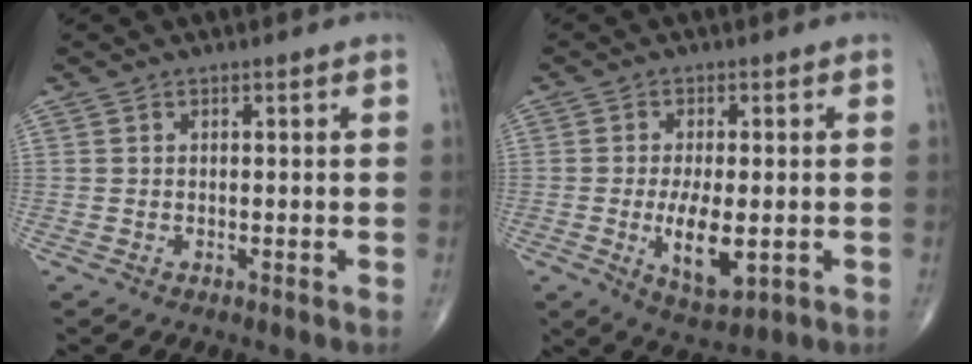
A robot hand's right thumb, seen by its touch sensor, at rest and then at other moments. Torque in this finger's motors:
{"motor_torque": [0.44, 0.52, 1.00, 0.26, 0.45]}